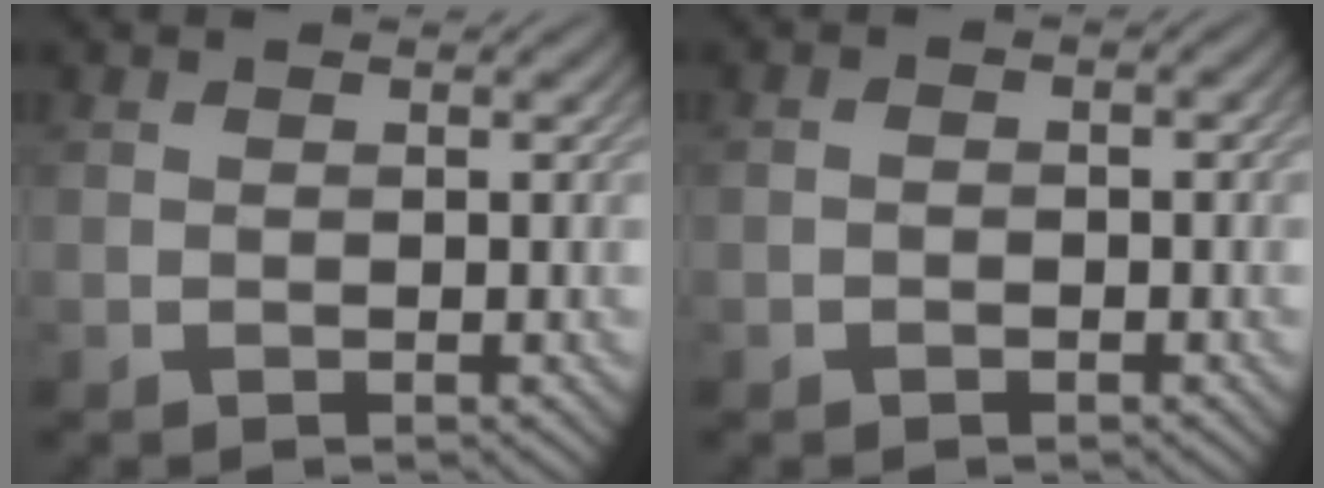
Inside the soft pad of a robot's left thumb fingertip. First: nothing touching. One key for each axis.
{"total": 1.1, "fx": -0.6, "fy": 0.7, "fz": 0.7, "tx": -0.010, "ty": 0.002, "tz": -0.010}